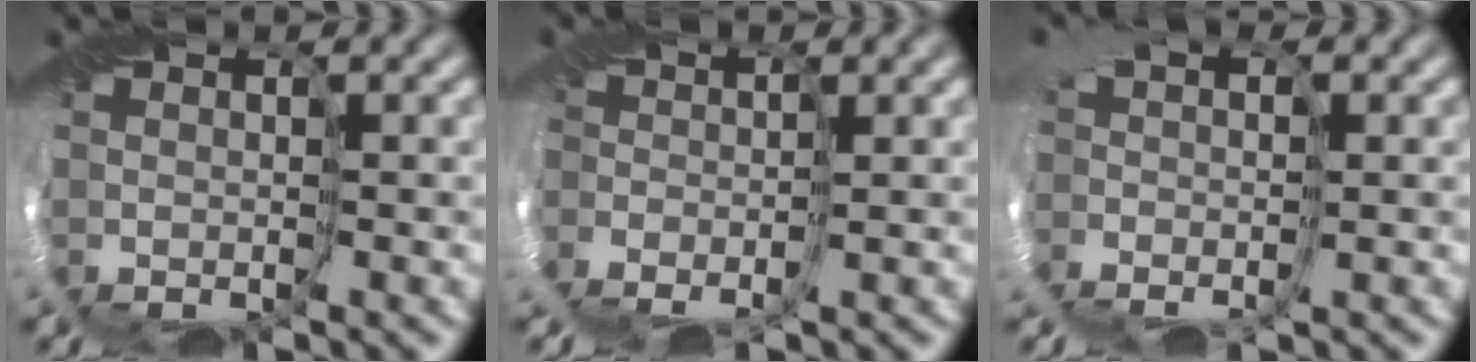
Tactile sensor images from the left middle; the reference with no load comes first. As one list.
[{"total": 2.2, "force": [-1.8, 1.1, 0.7], "torque": [-0.006, -0.003, -0.034]}, {"total": 2.4, "force": [-0.1, 1.4, 1.9], "torque": [-0.028, 0.005, -0.009]}]